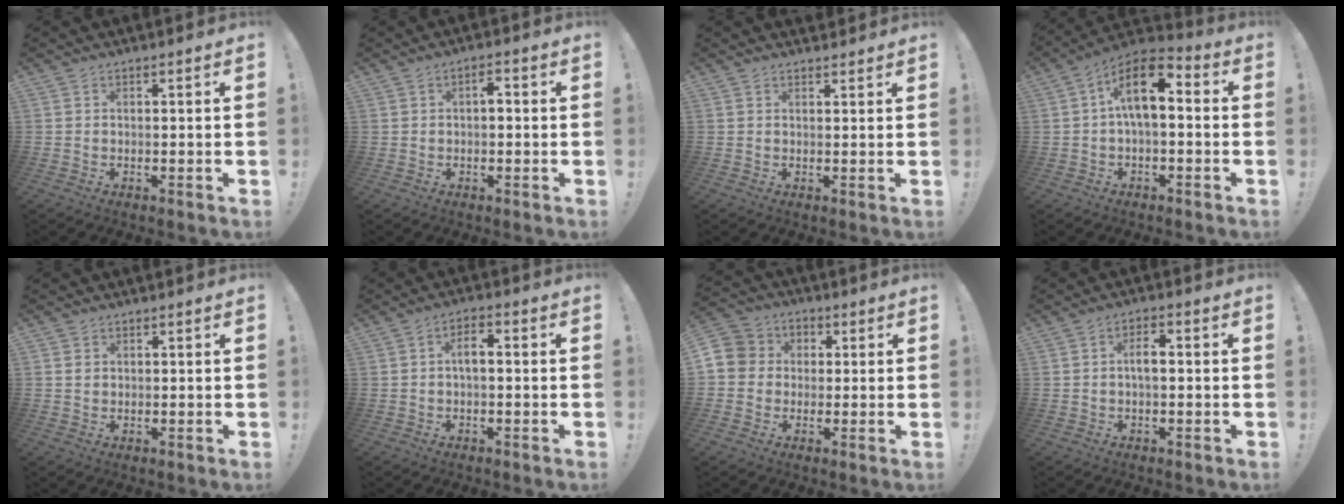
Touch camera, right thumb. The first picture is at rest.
{"total": 2.6, "force": [-0.2, 2.0, 1.7], "torque": [-0.017, 0.001, -0.011]}
{"total": 1.5, "force": [1.4, 0.5, -0.1], "torque": [0.017, -0.009, 0.024]}
{"total": 12.6, "force": [2.1, 6.0, 10.9], "torque": [-0.187, 0.003, 0.033]}
{"total": 1.1, "force": [0.5, 1.0, 0.2], "torque": [0.004, 0.000, 0.008]}
{"total": 4.5, "force": [-0.3, 1.8, 4.1], "torque": [-0.071, 0.011, -0.008]}
{"total": 7.5, "force": [-0.5, 7.2, 2.1], "torque": [-0.042, 0.014, -0.007]}
{"total": 4.4, "force": [-0.1, 1.8, 4.0], "torque": [-0.073, 0.009, -0.005]}